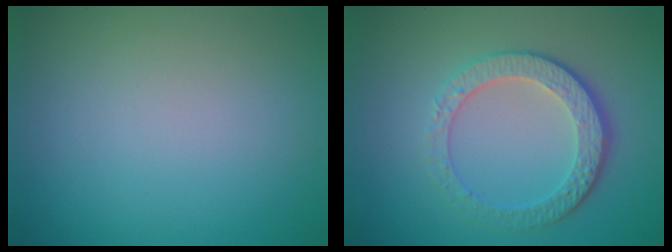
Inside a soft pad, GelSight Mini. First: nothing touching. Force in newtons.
{"total": 4.7, "press": 3.4, "slide": 3.3}